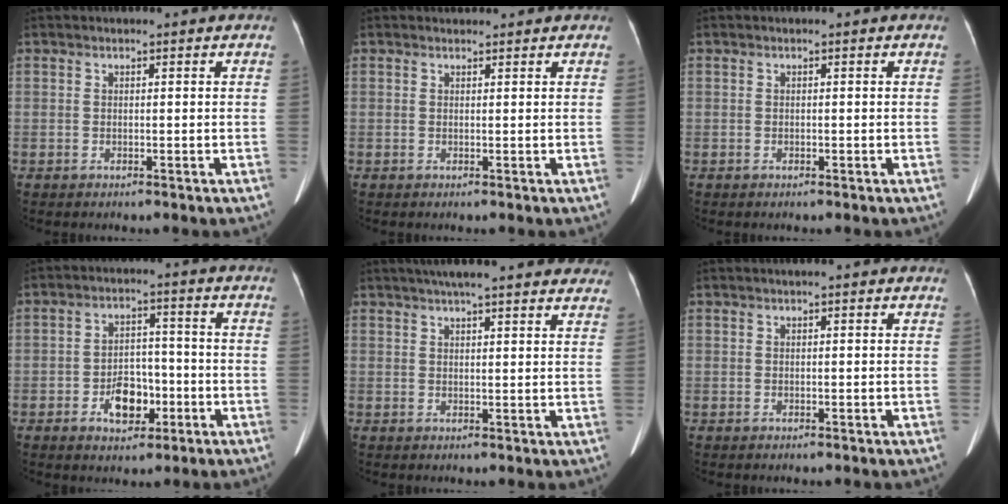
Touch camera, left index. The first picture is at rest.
{"total": 1.1, "force": [1.1, 0.3, 0.0], "torque": [-0.010, 0.011, 0.018]}
{"total": 0.0}
{"total": 6.5, "force": [-2.6, 4.0, 4.4], "torque": [-0.079, 0.013, -0.039]}
{"total": 19.1, "force": [16.7, 2.8, 8.9], "torque": [-0.120, 0.038, 0.205]}
{"total": 0.7, "force": [0.4, 0.1, 0.5], "torque": [-0.009, 0.009, 0.003]}